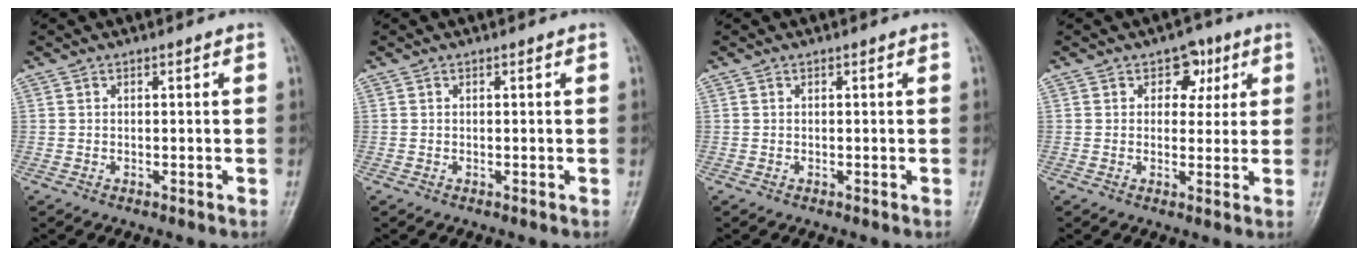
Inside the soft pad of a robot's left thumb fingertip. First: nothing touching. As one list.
[{"total": 0.0}, {"total": 0.0}, {"total": 5.2, "force": [2.2, 4.1, 2.5], "torque": [0.005, -0.004, 0.026]}]